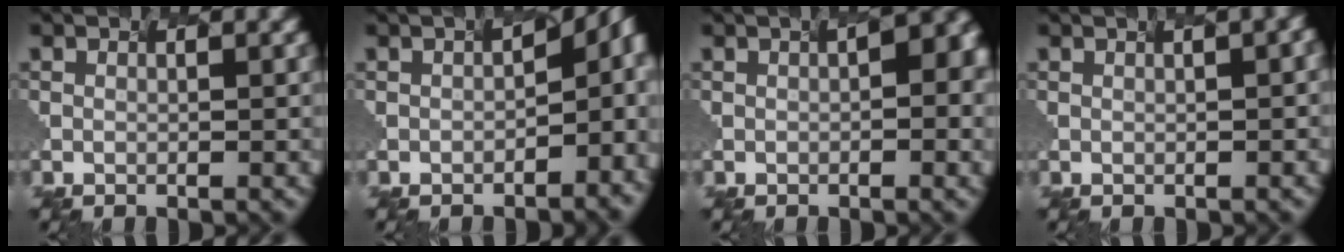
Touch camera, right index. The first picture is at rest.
{"total": 6.0, "force": [-0.2, 2.3, 5.5], "torque": [-0.057, 0.010, 0.036]}
{"total": 5.3, "force": [0.7, 2.0, 4.9], "torque": [-0.027, 0.038, 0.022]}
{"total": 4.8, "force": [2.0, 1.8, 4.0], "torque": [-0.036, 0.039, 0.037]}